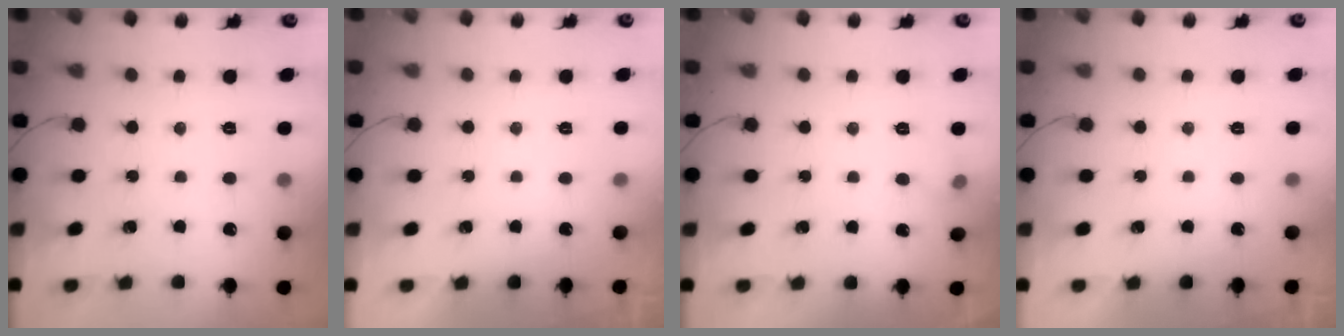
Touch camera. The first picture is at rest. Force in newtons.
{"total": 0.0}
{"total": 8.1, "press": 4.3, "slide": 6.9}
{"total": 0.0}